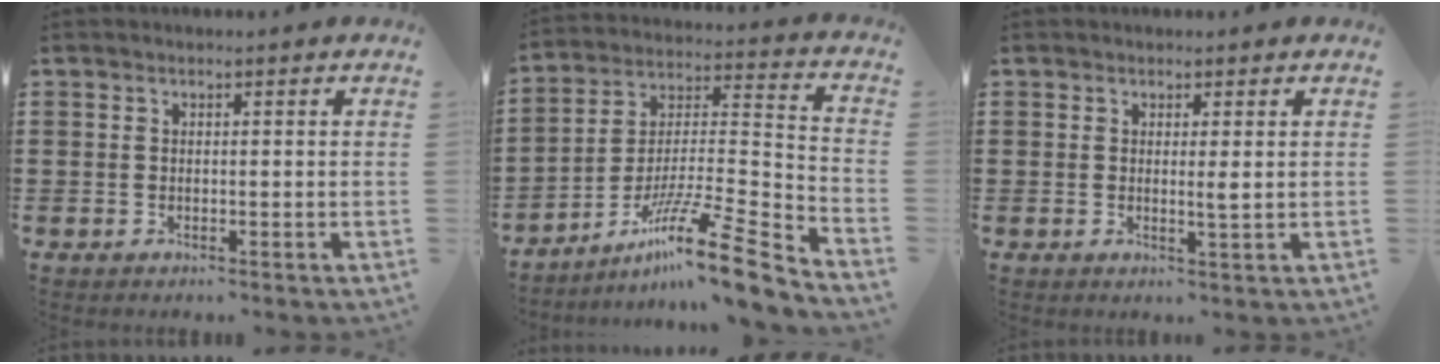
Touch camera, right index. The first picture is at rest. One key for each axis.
{"total": 14.5, "fx": -10.1, "fy": 1.3, "fz": 10.3, "tx": -0.168, "ty": 0.023, "tz": -0.184}
{"total": 1.7, "fx": 0.4, "fy": -0.1, "fz": 1.6, "tx": -0.033, "ty": -0.003, "tz": 0.005}